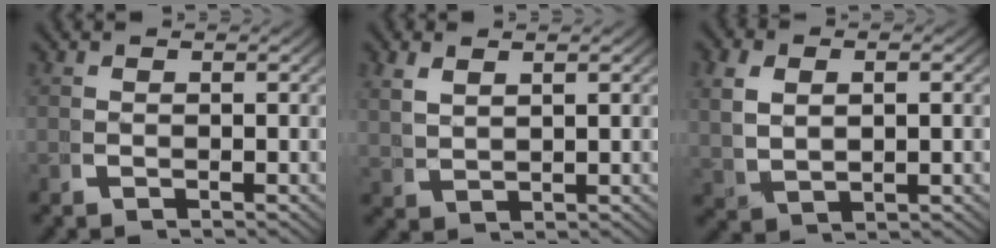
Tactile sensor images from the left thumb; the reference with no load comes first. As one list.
[{"total": 2.1, "force": [1.8, 0.7, 0.9], "torque": [-0.022, 0.004, 0.047]}, {"total": 3.9, "force": [1.2, 2.5, 2.8], "torque": [-0.068, -0.007, 0.036]}]